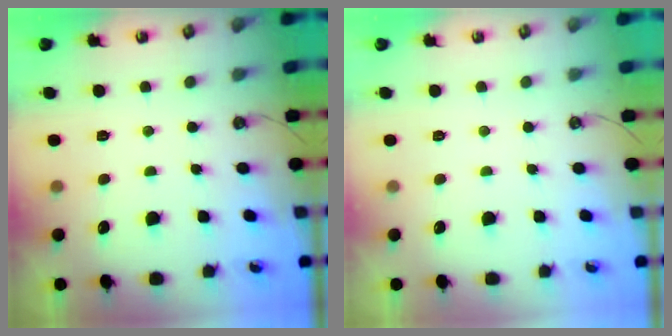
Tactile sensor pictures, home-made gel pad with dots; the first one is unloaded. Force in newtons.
{"total": 0.0}